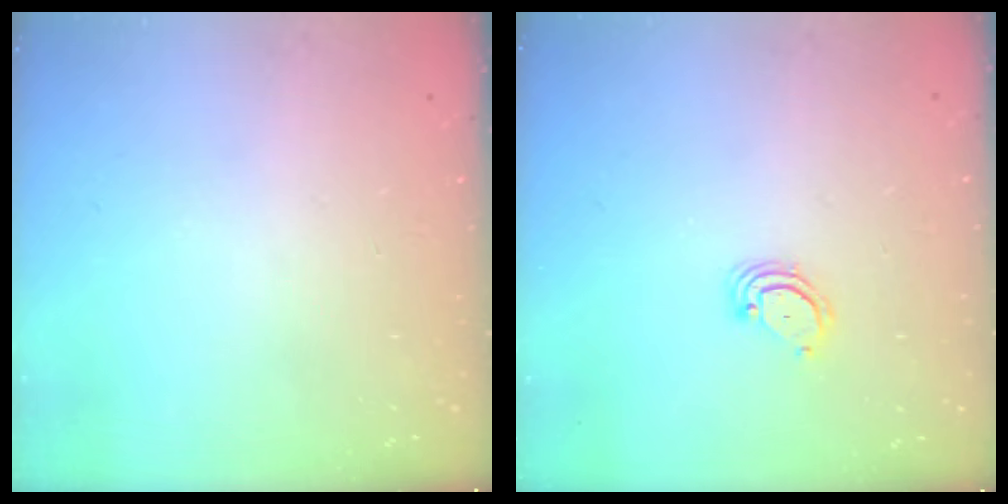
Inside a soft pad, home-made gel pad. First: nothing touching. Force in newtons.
{"total": 3.5, "press": 3.5, "slide": 0.3}